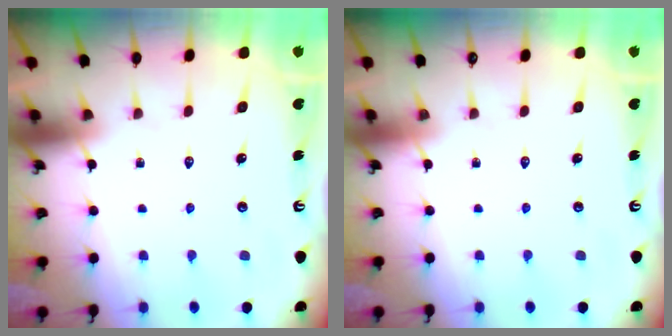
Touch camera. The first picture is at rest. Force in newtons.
{"total": 0.0}